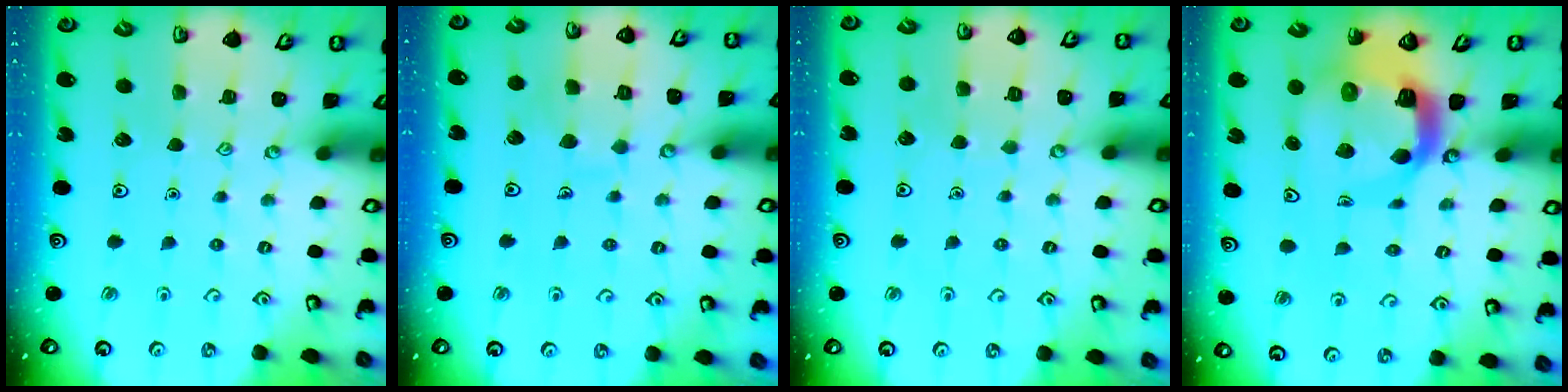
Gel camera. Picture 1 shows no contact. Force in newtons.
{"total": 7.0, "press": 7.0, "slide": 0.7}
{"total": 3.2, "press": 3.2, "slide": 0.2}
{"total": 11.1, "press": 11.0, "slide": 1.5}